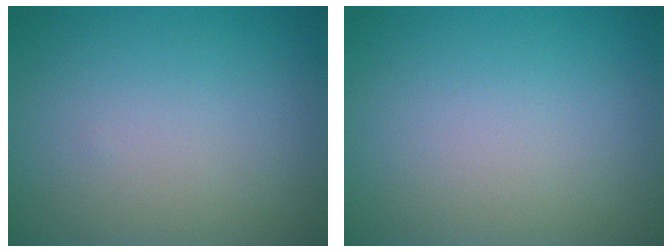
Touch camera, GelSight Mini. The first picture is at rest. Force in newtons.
{"total": 0.0}